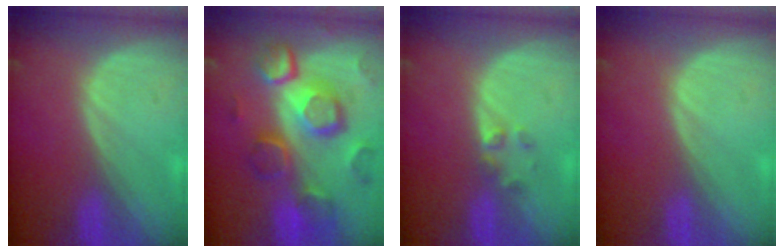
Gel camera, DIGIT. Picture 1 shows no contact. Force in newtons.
{"total": 12.3, "press": 10.6, "slide": 6.2}
{"total": 1.9, "press": 1.7, "slide": 0.8}
{"total": 0.0}